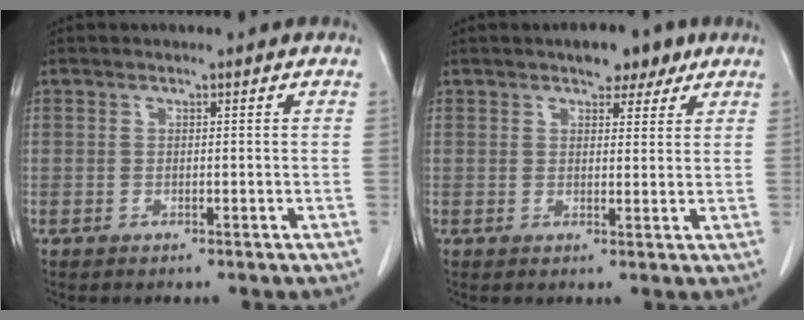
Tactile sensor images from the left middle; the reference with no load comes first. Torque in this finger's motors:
{"motor_torque": [0.79, -0.58, 0.01, 0.04]}